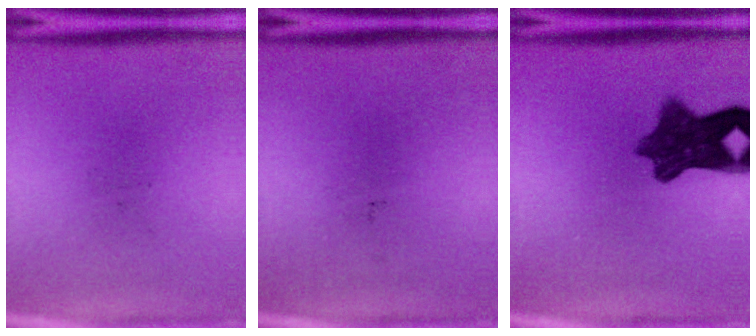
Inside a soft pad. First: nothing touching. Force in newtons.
{"total": 0.0}
{"total": 9.1}